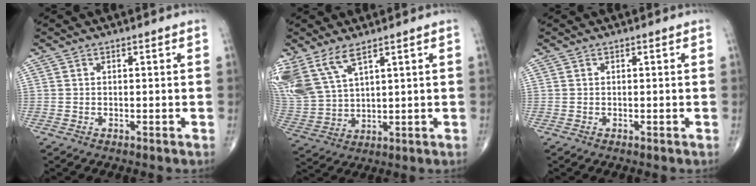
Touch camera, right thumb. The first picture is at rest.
{"total": 11.8, "force": [7.3, 5.0, 7.8], "torque": [-0.181, -0.022, 0.165]}
{"total": 0.0}